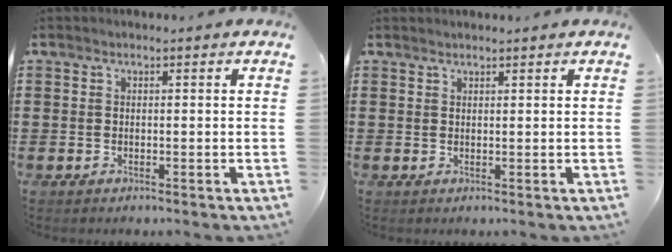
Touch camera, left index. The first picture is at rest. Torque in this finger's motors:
{"motor_torque": [-0.94, 1.19, 0.07, -0.01]}